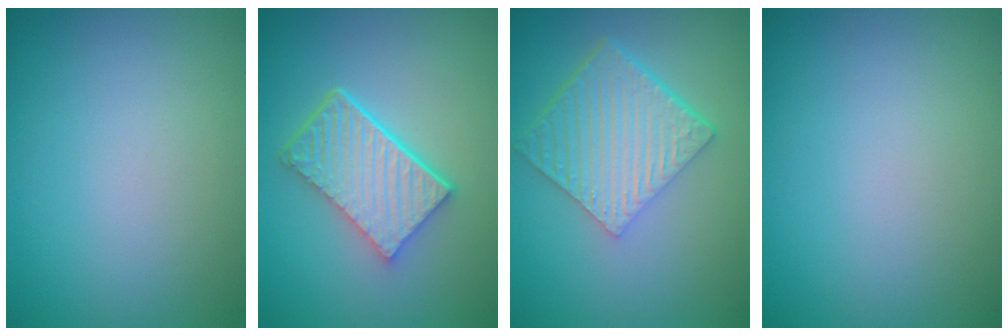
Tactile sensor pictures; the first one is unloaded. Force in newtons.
{"total": 5.9, "press": 4.3, "slide": 4.1}
{"total": 6.4, "press": 4.3, "slide": 4.8}
{"total": 0.0}